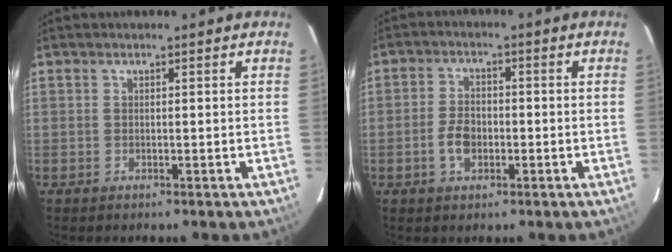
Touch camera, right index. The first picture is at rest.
{"total": 4.9, "force": [-1.6, 3.2, 3.3], "torque": [-0.069, 0.005, -0.026]}